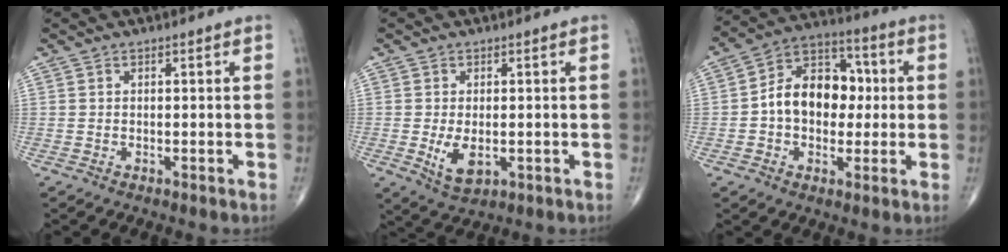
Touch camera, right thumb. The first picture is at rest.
{"total": 5.4, "force": [-0.8, 3.0, 4.4], "torque": [-0.078, -0.013, -0.006]}
{"total": 14.2, "force": [0.1, 10.1, 9.9], "torque": [-0.120, 0.035, -0.007]}